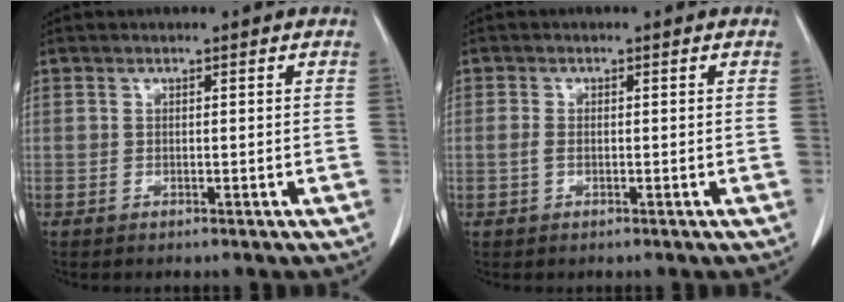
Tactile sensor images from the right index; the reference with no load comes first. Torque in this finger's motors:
{"motor_torque": [-0.09, 0.07, 0.04, 0.02]}